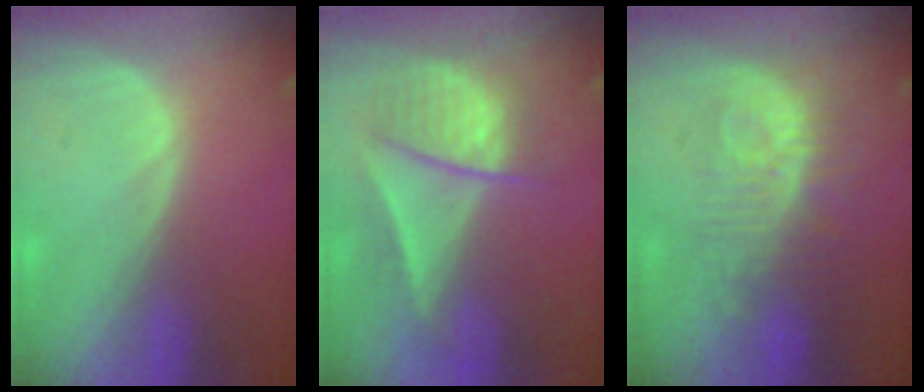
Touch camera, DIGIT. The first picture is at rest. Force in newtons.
{"total": 7.8, "press": 7.5, "slide": 2.1}
{"total": 9.7, "press": 8.7, "slide": 4.1}